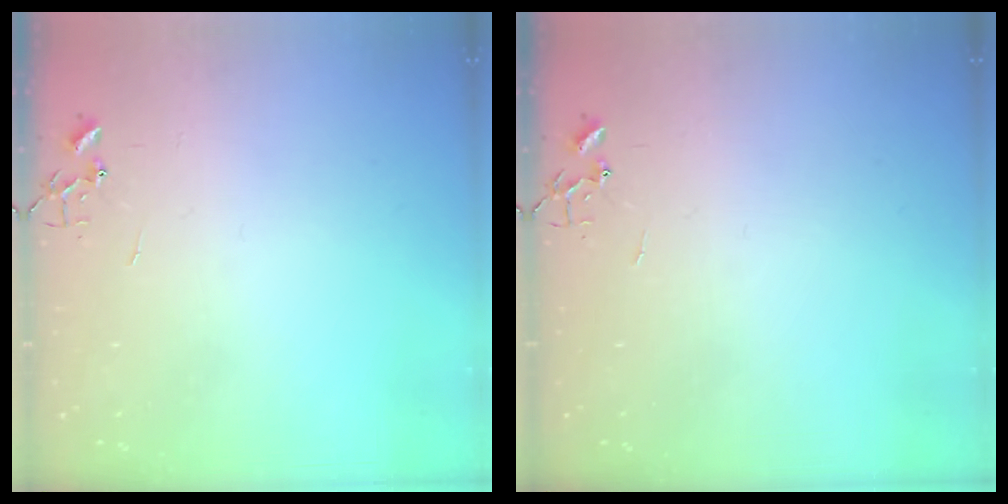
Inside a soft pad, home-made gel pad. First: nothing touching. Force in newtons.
{"total": 0.0}